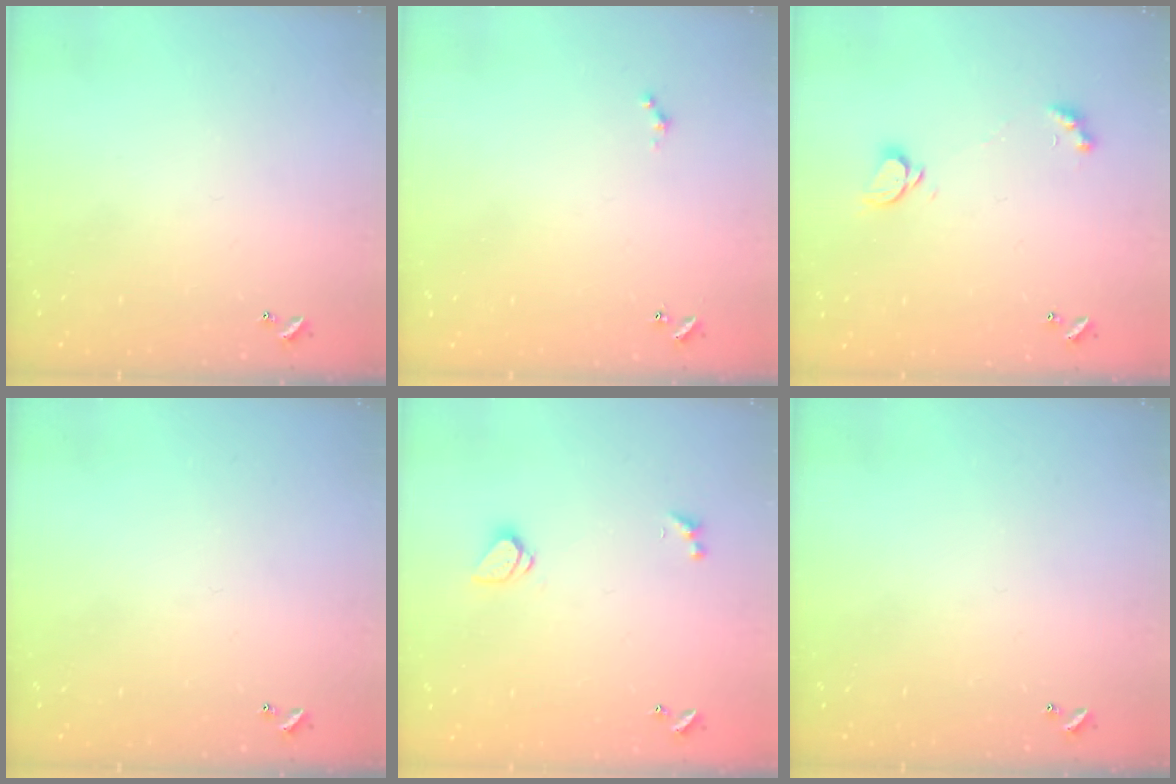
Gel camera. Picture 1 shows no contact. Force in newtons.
{"total": 0.0}
{"total": 2.1, "press": 2.1, "slide": 0.3}
{"total": 0.0}
{"total": 1.3, "press": 1.2, "slide": 0.4}
{"total": 0.0}